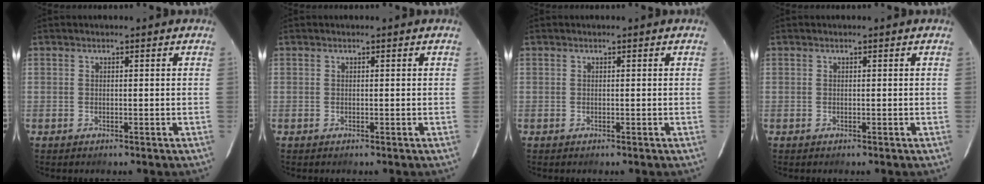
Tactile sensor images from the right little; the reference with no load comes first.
{"total": 0.0}
{"total": 0.0}
{"total": 0.0}